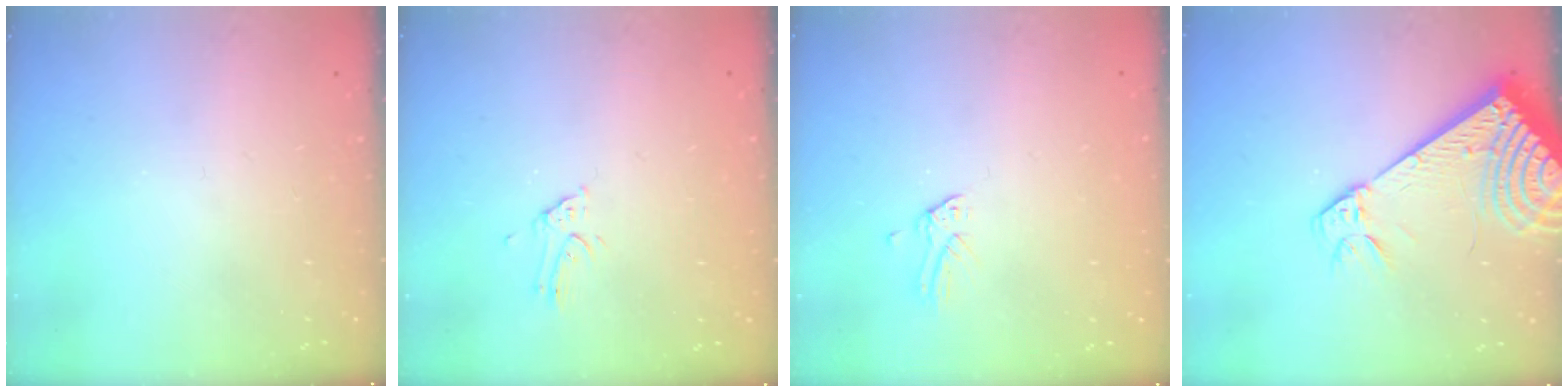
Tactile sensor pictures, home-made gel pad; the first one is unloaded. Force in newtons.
{"total": 1.1, "press": 1.1, "slide": 0.0}
{"total": 0.0}
{"total": 13.5, "press": 13.2, "slide": 2.6}